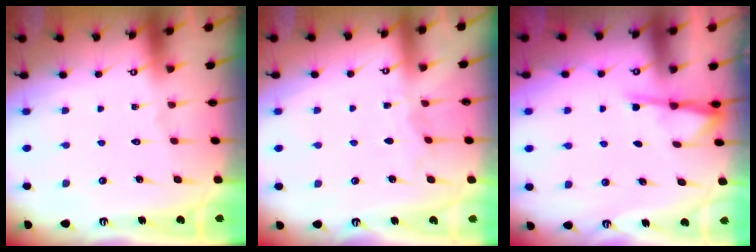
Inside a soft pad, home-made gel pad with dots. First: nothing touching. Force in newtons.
{"total": 3.5, "press": 3.5, "slide": 0.2}
{"total": 2.8, "press": 2.7, "slide": 0.5}